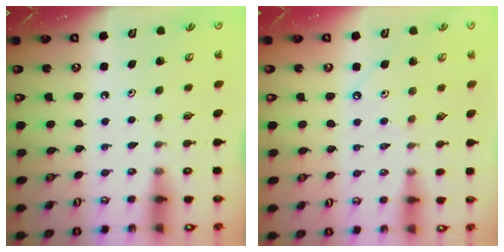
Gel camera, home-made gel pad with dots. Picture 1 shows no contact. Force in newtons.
{"total": 1.1, "press": 1.1, "slide": 0.3}